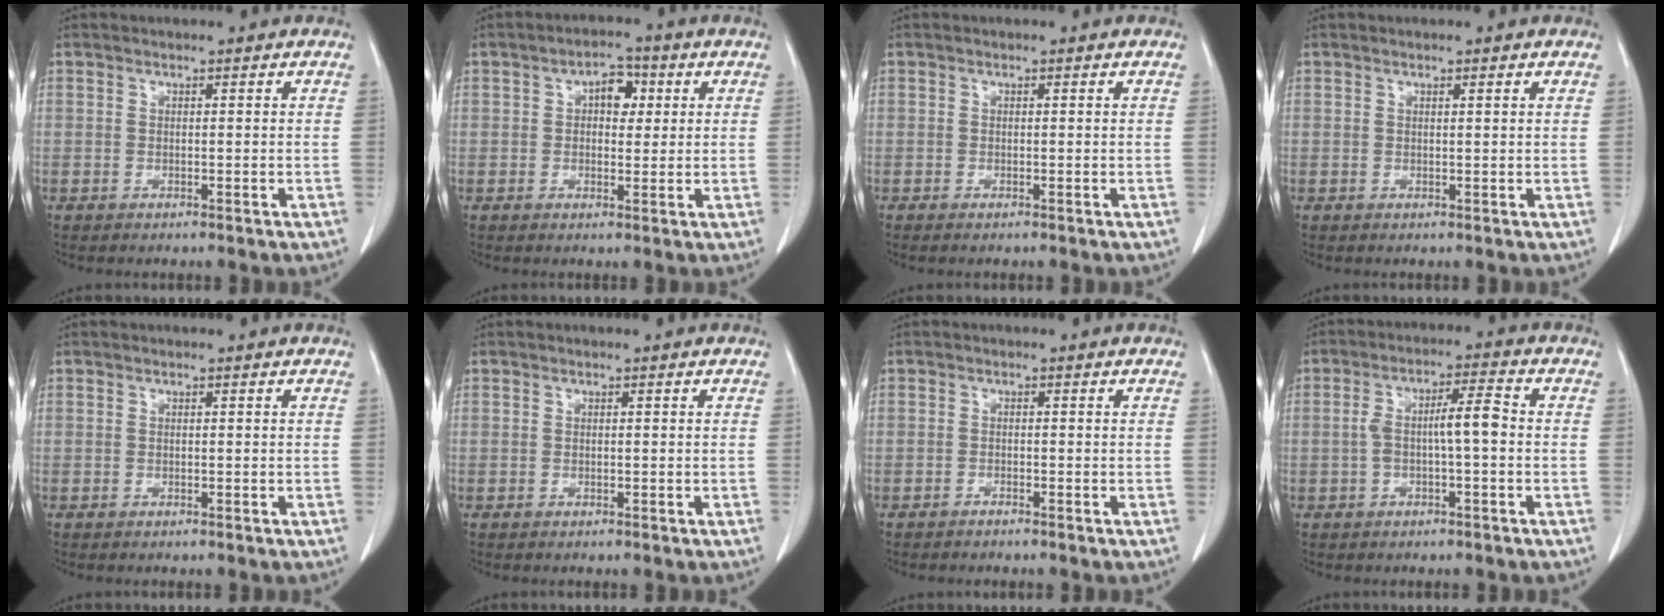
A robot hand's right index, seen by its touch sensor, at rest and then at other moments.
{"total": 4.4, "force": [1.2, 2.6, 3.3], "torque": [-0.049, 0.015, 0.016]}
{"total": 0.5, "force": [-0.3, 0.0, 0.4], "torque": [-0.009, -0.001, -0.007]}
{"total": 0.7, "force": [0.4, -0.1, 0.6], "torque": [-0.012, 0.000, 0.007]}
{"total": 0.0}
{"total": 0.0}
{"total": 0.6, "force": [-0.6, 0.0, 0.0], "torque": [-0.001, 0.000, -0.010]}
{"total": 5.9, "force": [-0.5, 0.9, 5.8], "torque": [-0.110, 0.022, -0.008]}